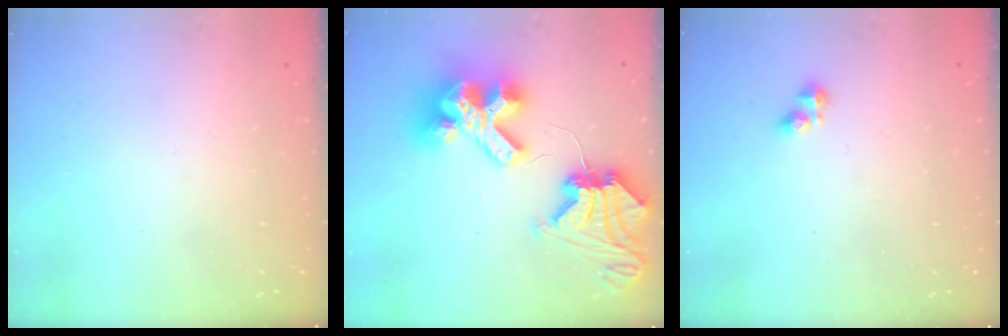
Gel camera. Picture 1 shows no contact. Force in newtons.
{"total": 18.4, "press": 18.3, "slide": 2.4}
{"total": 2.7, "press": 2.7, "slide": 0.4}